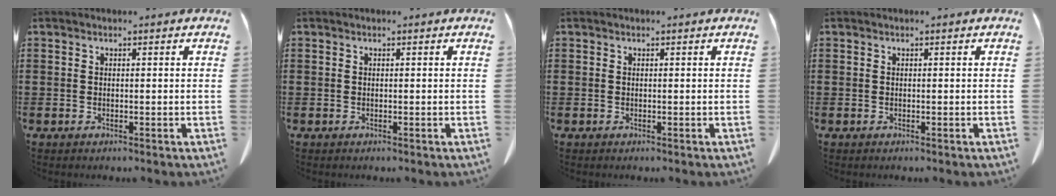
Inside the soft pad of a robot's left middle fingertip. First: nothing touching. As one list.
[{"total": 0.0}, {"total": 0.0}, {"total": 0.0}]